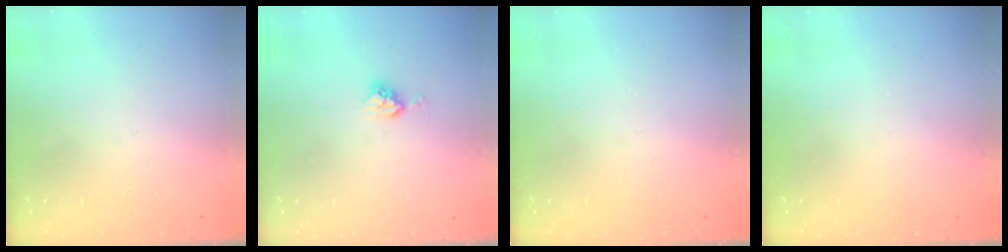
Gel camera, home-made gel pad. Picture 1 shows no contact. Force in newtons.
{"total": 5.4, "press": 5.4, "slide": 0.1}
{"total": 0.0}
{"total": 0.0}